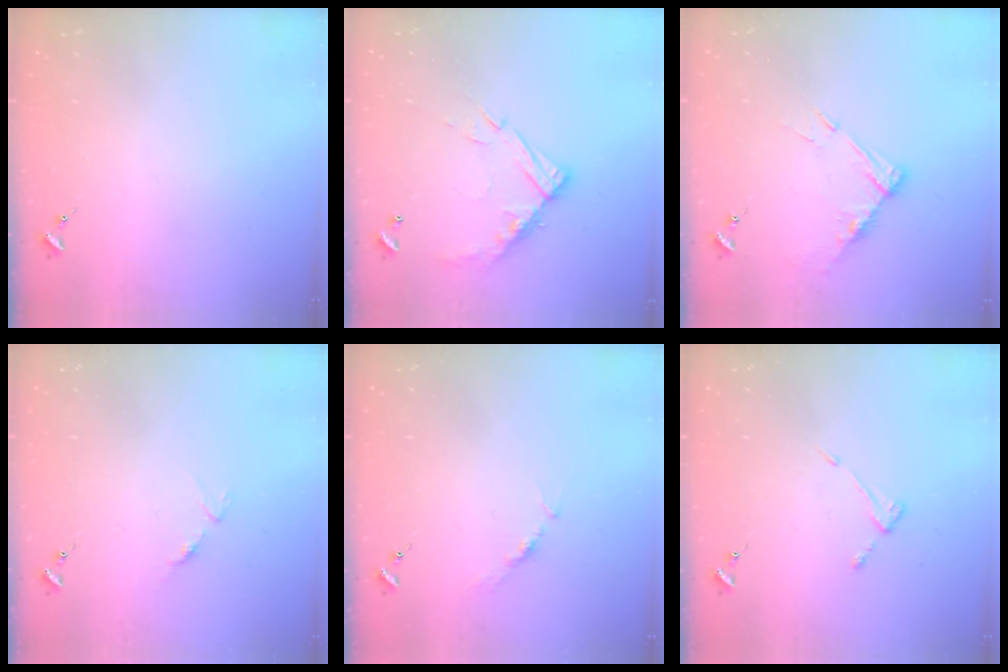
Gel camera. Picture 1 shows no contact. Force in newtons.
{"total": 13.3, "press": 13.2, "slide": 1.2}
{"total": 9.1, "press": 9.1, "slide": 0.7}
{"total": 3.2, "press": 3.2, "slide": 0.4}
{"total": 3.7, "press": 3.7, "slide": 0.5}
{"total": 4.3, "press": 4.3, "slide": 0.5}